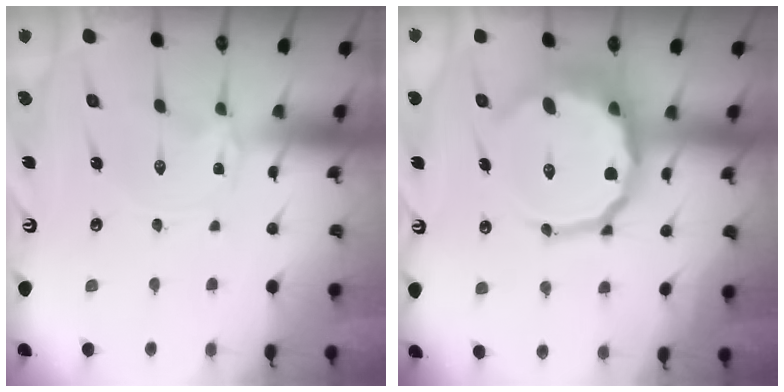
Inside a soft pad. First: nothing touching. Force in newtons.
{"total": 15.7, "press": 15.3, "slide": 3.9}